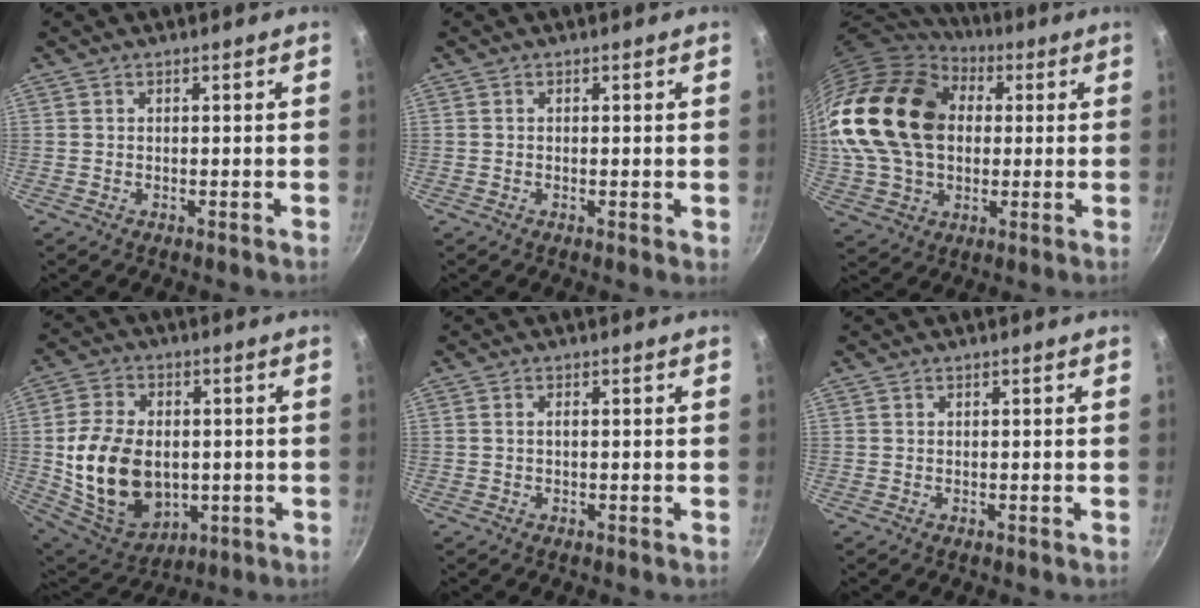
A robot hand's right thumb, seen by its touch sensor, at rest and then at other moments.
{"total": 1.0, "force": [-0.1, 0.3, 1.0], "torque": [-0.013, -0.001, -0.004]}
{"total": 27.9, "force": [4.8, 19.6, 19.3], "torque": [-0.382, 0.030, 0.085]}
{"total": 18.4, "force": [-1.2, 12.8, 13.1], "torque": [-0.228, -0.003, -0.002]}
{"total": 0.8, "force": [0.0, 0.3, 0.7], "torque": [-0.015, 0.004, -0.001]}
{"total": 0.0}